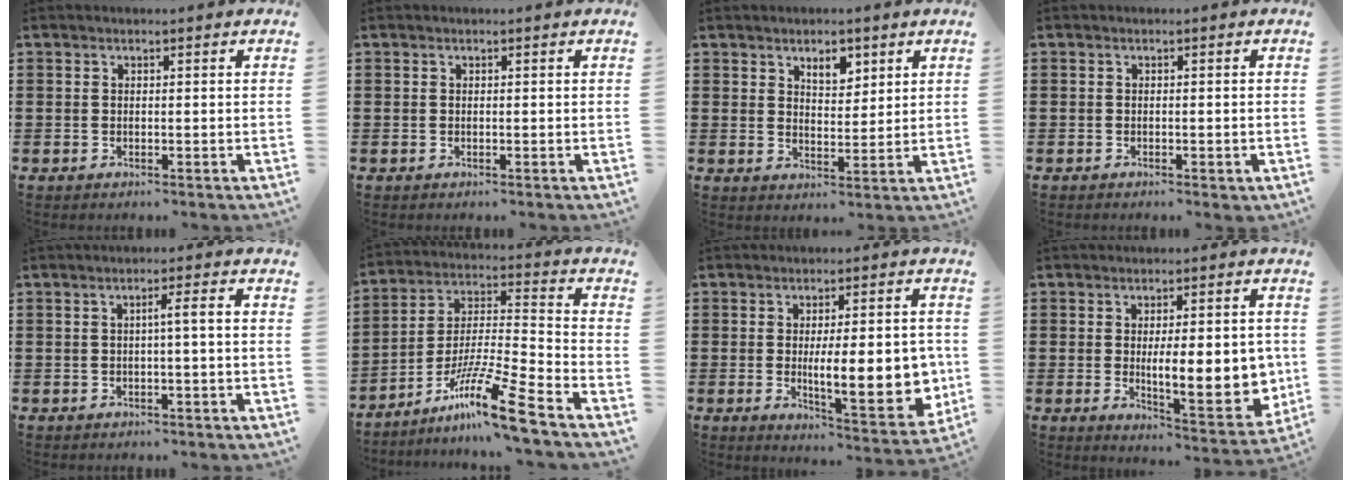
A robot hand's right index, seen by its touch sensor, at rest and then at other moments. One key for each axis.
{"total": 0.0}
{"total": 4.1, "fx": 2.8, "fy": 2.0, "fz": 2.2, "tx": -0.034, "ty": 0.002, "tz": 0.046}
{"total": 0.6, "fx": -0.5, "fy": 0.2, "fz": 0.2, "tx": -0.006, "ty": -0.002, "tz": -0.009}
{"total": 2.5, "fx": -0.4, "fy": -0.2, "fz": 2.5, "tx": -0.044, "ty": -0.002, "tz": -0.011}
{"total": 13.6, "fx": -9.6, "fy": 0.2, "fz": 9.6, "tx": -0.170, "ty": 0.011, "tz": -0.182}
{"total": 12.1, "fx": -1.2, "fy": 3.6, "fz": 11.4, "tx": -0.164, "ty": -0.014, "tz": -0.018}
{"total": 10.8, "fx": -0.6, "fy": 3.3, "fz": 10.3, "tx": -0.141, "ty": -0.018, "tz": -0.010}